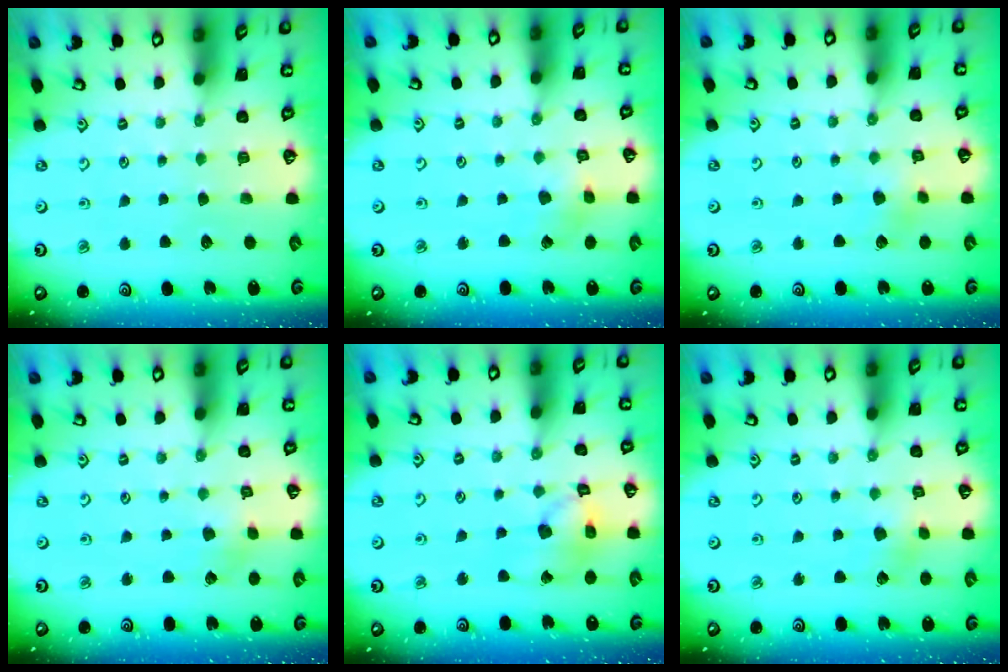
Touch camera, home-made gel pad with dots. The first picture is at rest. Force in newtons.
{"total": 1.7, "press": 1.7, "slide": 0.2}
{"total": 3.2, "press": 3.2, "slide": 0.4}
{"total": 1.7, "press": 1.6, "slide": 0.2}
{"total": 12.3, "press": 12.2, "slide": 1.6}
{"total": 2.5, "press": 2.3, "slide": 0.8}